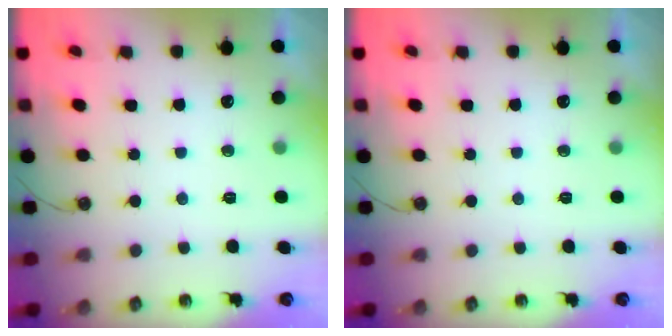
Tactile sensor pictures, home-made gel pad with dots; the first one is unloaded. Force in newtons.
{"total": 0.0}